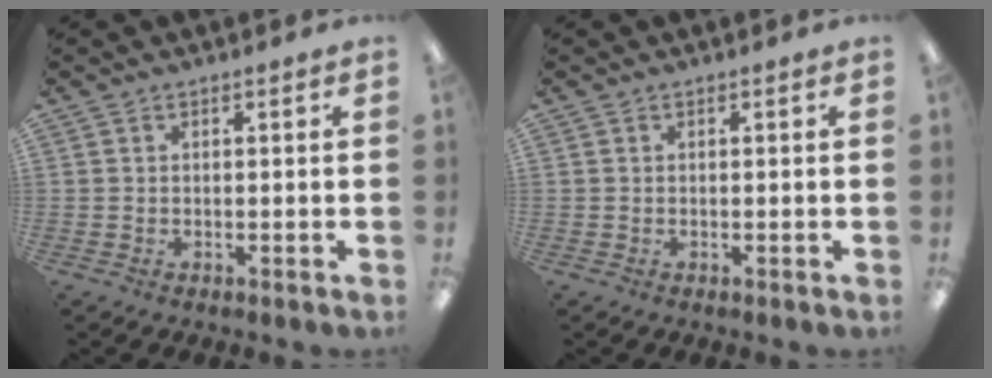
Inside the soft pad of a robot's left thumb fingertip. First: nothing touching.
{"total": 0.0}